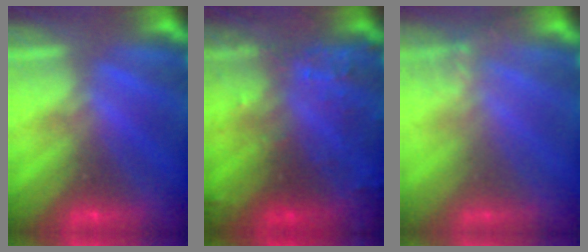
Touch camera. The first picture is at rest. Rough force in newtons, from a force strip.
{"total": 8.6}
{"total": 1.4}